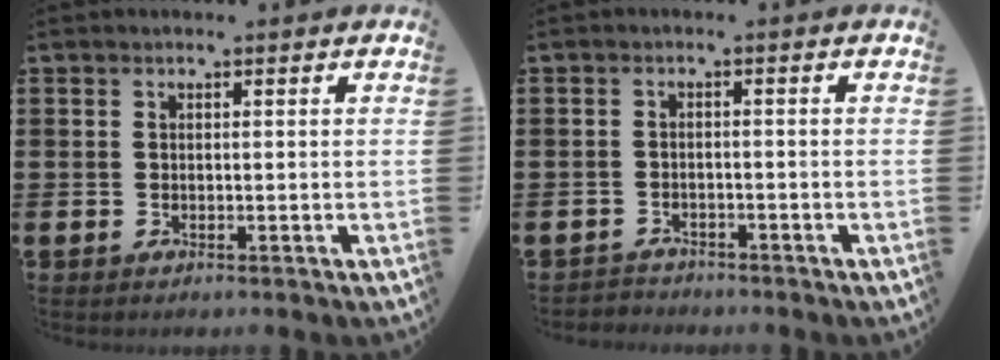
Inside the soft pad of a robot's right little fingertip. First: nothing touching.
{"total": 0.9, "force": [-0.8, 0.2, -0.2], "torque": [0.001, 0.006, -0.020]}